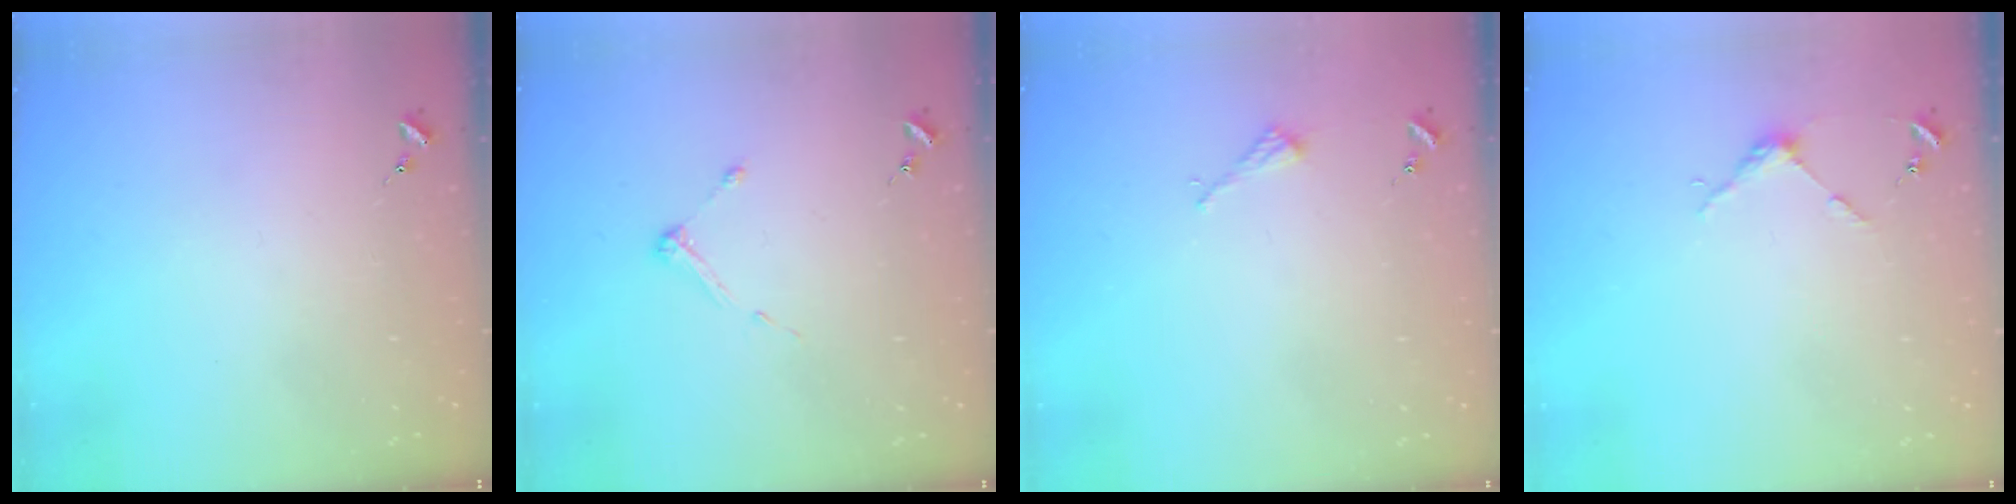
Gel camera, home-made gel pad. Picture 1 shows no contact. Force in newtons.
{"total": 3.4, "press": 3.4, "slide": 0.4}
{"total": 2.2, "press": 2.2, "slide": 0.2}
{"total": 3.7, "press": 3.7, "slide": 0.3}